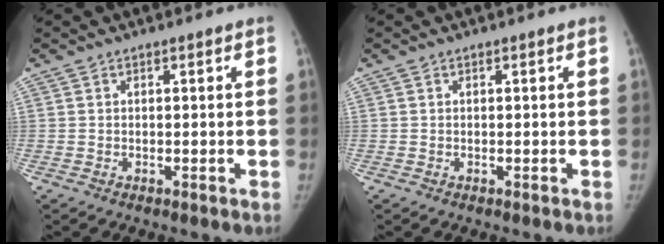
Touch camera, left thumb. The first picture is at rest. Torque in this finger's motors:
{"motor_torque": [0.15, -0.15, 0.15, -0.10, 0.01]}